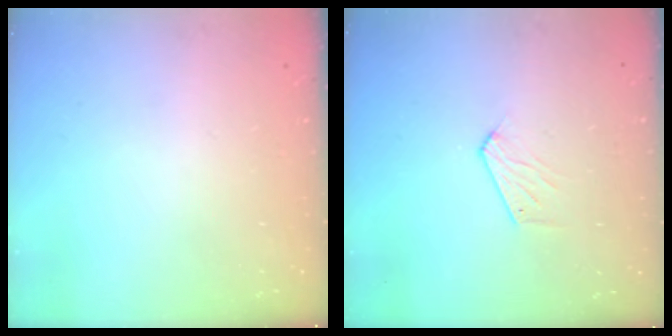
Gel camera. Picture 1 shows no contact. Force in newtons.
{"total": 4.5, "press": 4.5, "slide": 0.2}